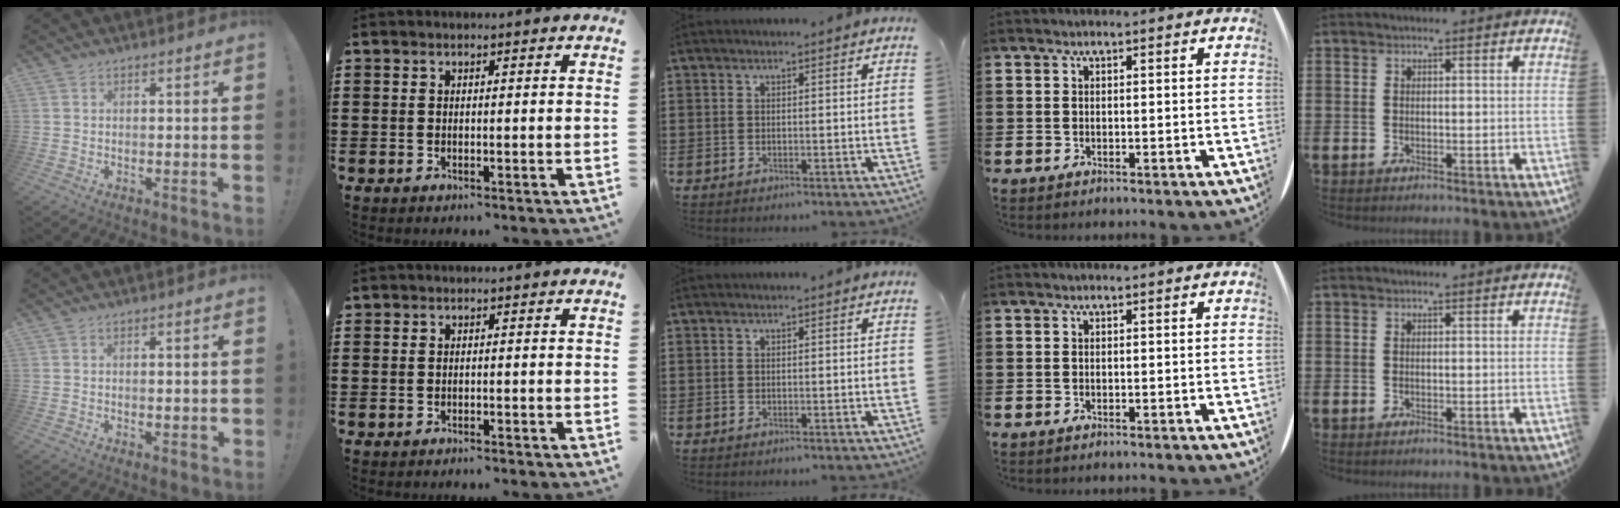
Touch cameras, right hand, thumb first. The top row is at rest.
{"thumb": {"total": 1.7, "force": [-0.2, 0.3, 1.7], "torque": [-0.024, 0.000, -0.004]}, "index": {"total": 0.5, "force": [-0.5, 0.2, -0.1], "torque": [0.002, 0.003, -0.011]}}